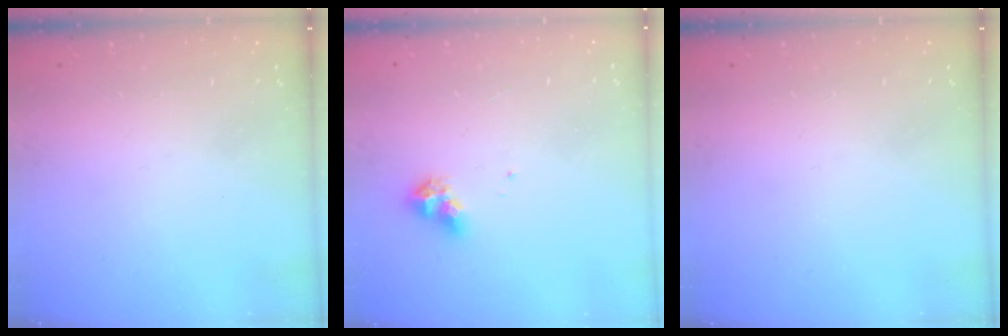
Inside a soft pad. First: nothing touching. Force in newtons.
{"total": 6.1, "press": 6.1, "slide": 1.0}
{"total": 0.0}